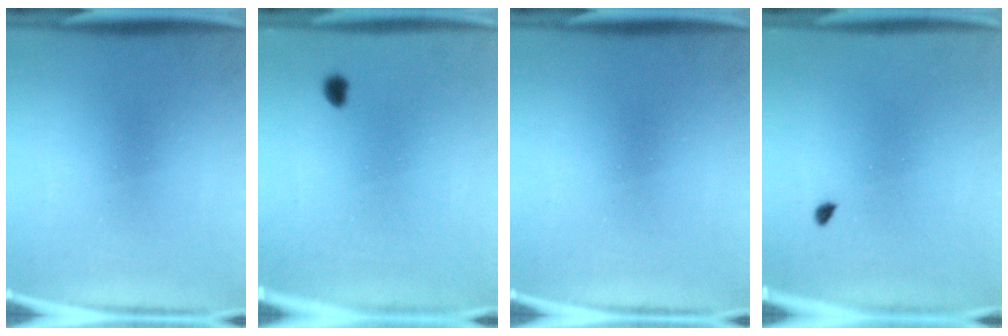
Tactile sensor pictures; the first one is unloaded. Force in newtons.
{"total": 1.3}
{"total": 0.0}
{"total": 0.8}